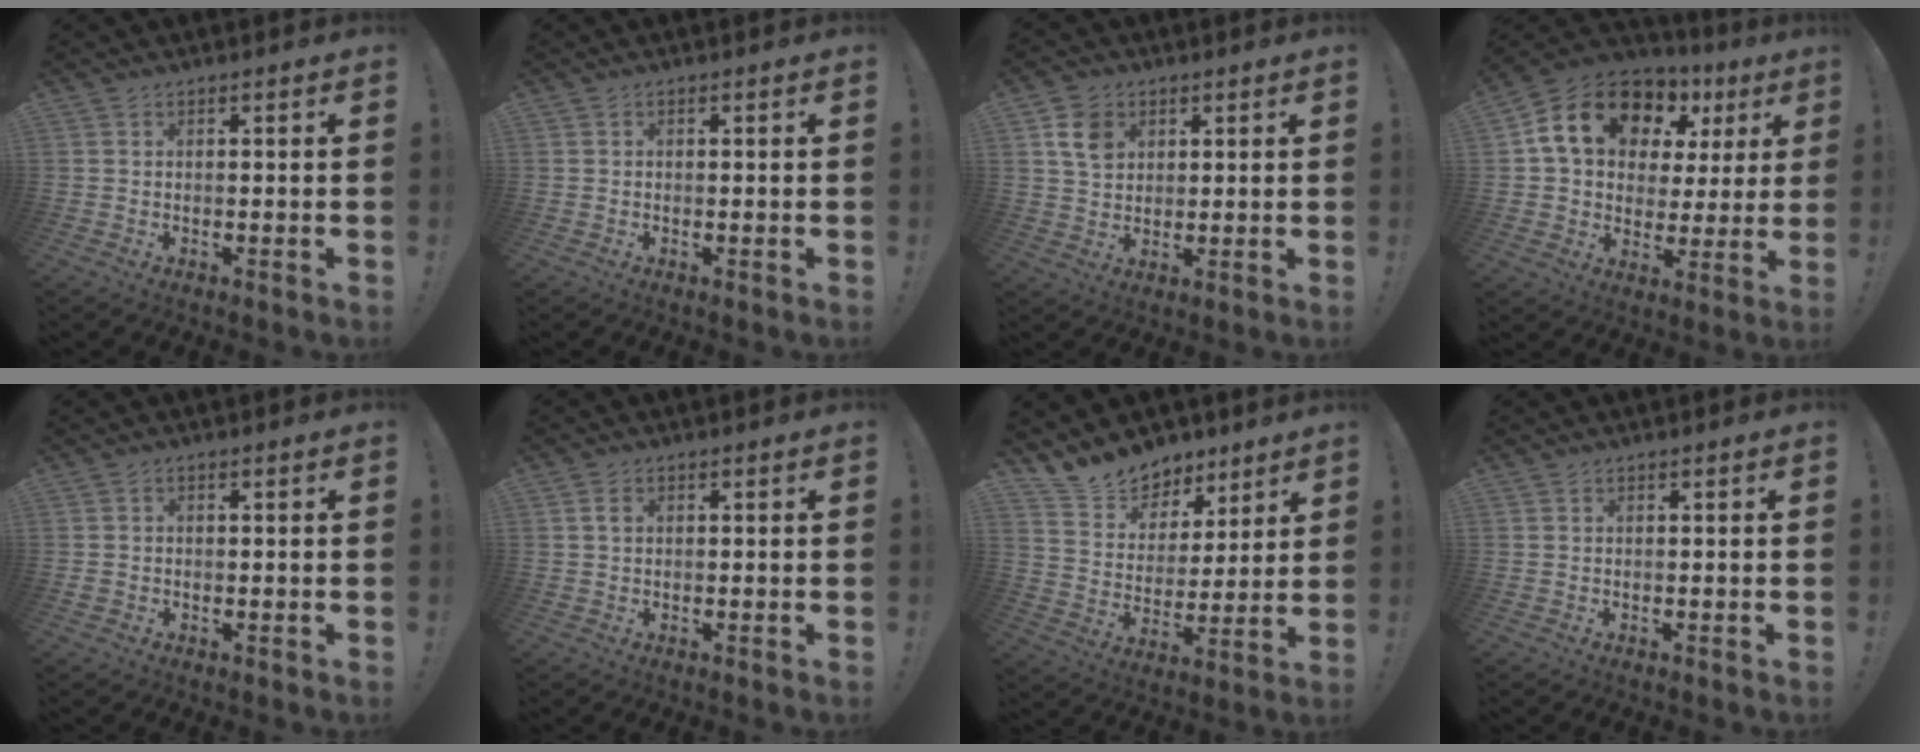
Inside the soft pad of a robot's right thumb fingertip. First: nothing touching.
{"total": 0.0}
{"total": 7.9, "force": [3.2, 6.1, 3.8], "torque": [-0.046, -0.005, 0.062]}
{"total": 18.4, "force": [9.2, 12.2, 10.3], "torque": [-0.172, -0.034, 0.176]}
{"total": 1.2, "force": [-0.4, 1.1, 0.4], "torque": [-0.005, 0.003, -0.007]}
{"total": 1.5, "force": [0.5, 1.0, 0.9], "torque": [-0.013, 0.001, 0.007]}
{"total": 11.7, "force": [9.7, 6.4, 1.3], "torque": [-0.039, -0.081, 0.184]}
{"total": 0.0}